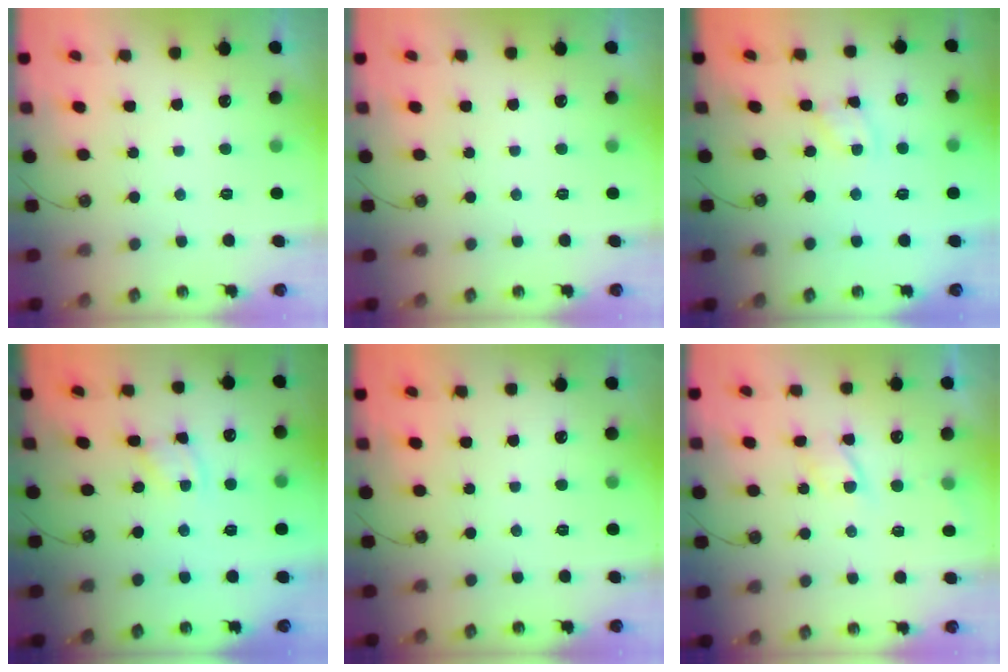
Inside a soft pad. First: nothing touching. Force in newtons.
{"total": 0.0}
{"total": 1.7, "press": 1.7, "slide": 0.3}
{"total": 1.9, "press": 1.8, "slide": 0.3}
{"total": 0.0}
{"total": 4.5, "press": 4.4, "slide": 0.8}